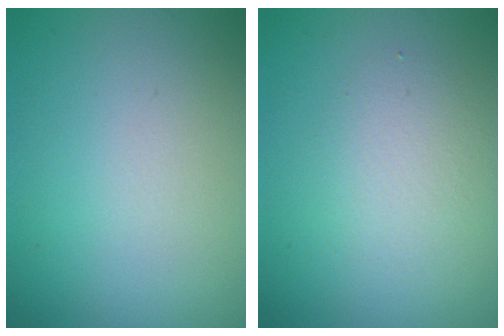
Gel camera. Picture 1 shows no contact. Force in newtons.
{"total": 2.3, "press": 2.3, "slide": 0.1}